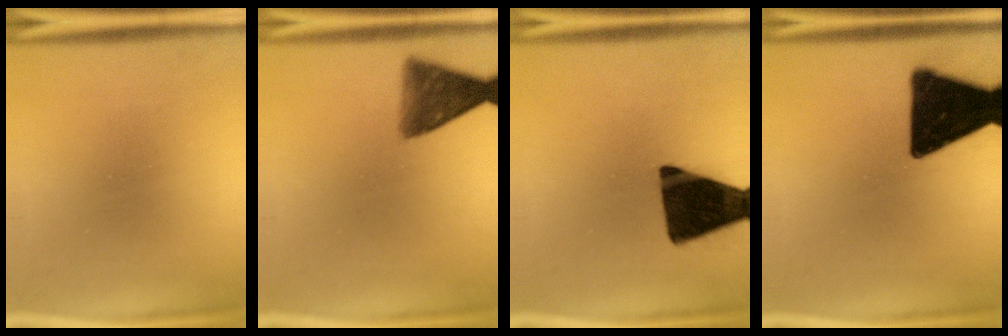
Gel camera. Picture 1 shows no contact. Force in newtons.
{"total": 7.0}
{"total": 16.6}
{"total": 17.8}